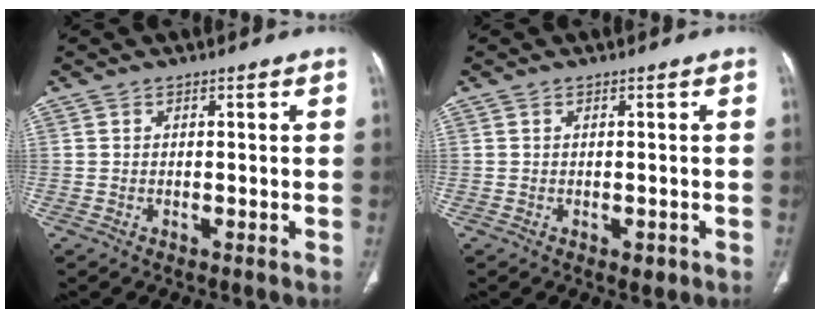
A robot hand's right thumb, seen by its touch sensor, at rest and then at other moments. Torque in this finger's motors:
{"motor_torque": [-0.22, 0.00, -0.40, 0.11, 0.03]}